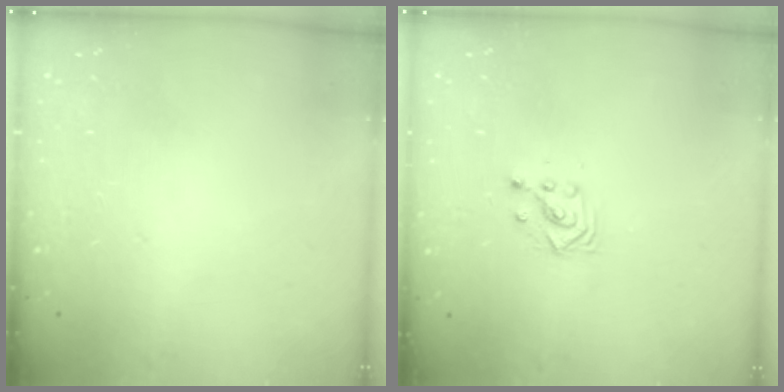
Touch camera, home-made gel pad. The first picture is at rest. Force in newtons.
{"total": 3.0, "press": 3.0, "slide": 0.1}